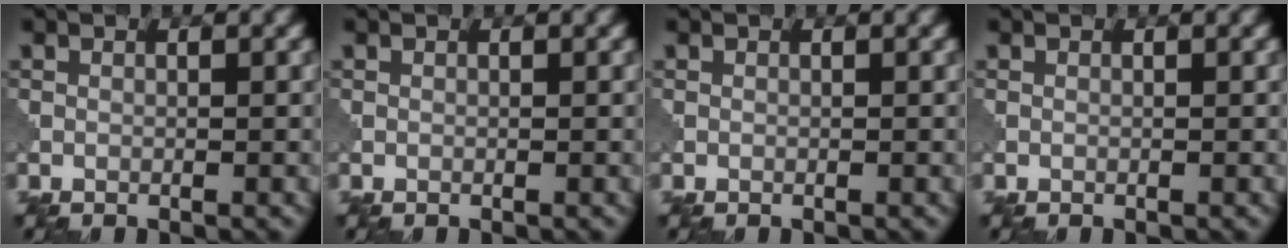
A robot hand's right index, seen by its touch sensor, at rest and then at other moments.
{"total": 0.0}
{"total": 0.0}
{"total": 0.0}